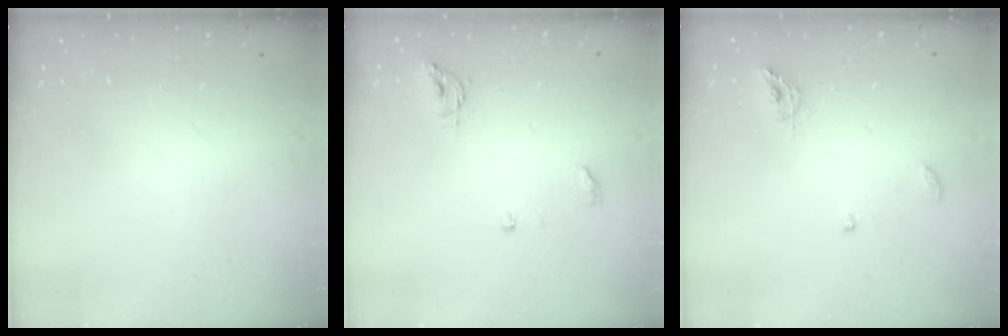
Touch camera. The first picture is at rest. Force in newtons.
{"total": 5.3, "press": 5.3, "slide": 0.4}
{"total": 6.4, "press": 6.4, "slide": 0.1}